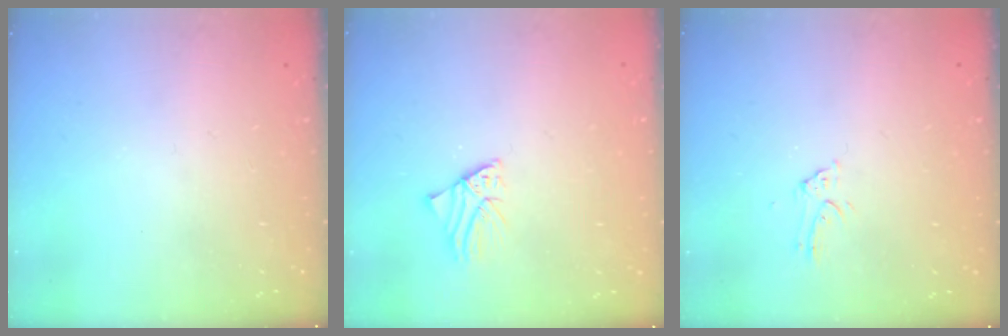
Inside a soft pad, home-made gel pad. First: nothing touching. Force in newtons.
{"total": 1.7, "press": 1.7, "slide": 0.1}
{"total": 2.5, "press": 2.5, "slide": 0.2}